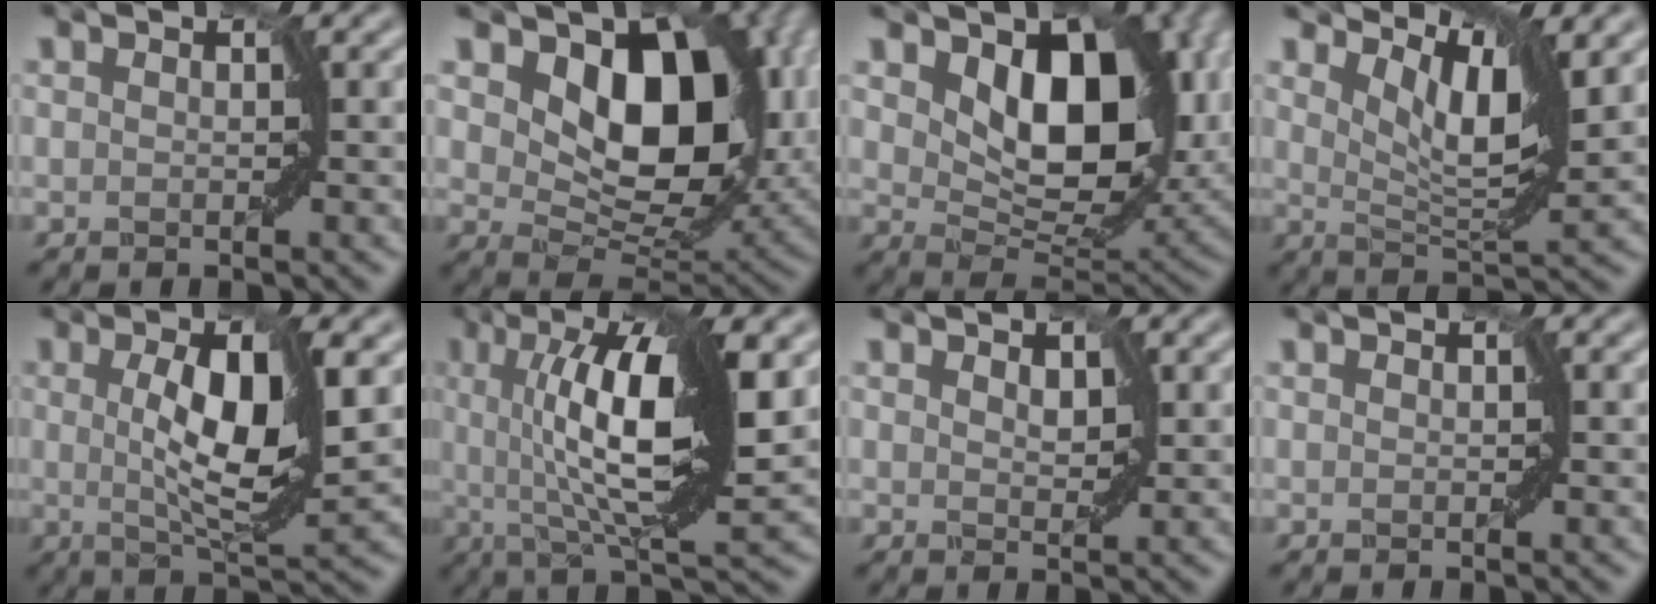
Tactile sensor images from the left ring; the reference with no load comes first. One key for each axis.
{"total": 13.2, "fx": 3.7, "fy": 8.3, "fz": 9.5, "tx": -0.127, "ty": -0.008, "tz": 0.068}
{"total": 11.4, "fx": 3.3, "fy": 6.9, "fz": 8.5, "tx": -0.126, "ty": -0.014, "tz": 0.061}
{"total": 6.1, "fx": 3.3, "fy": 2.0, "fz": 4.8, "tx": -0.087, "ty": -0.005, "tz": 0.056}
{"total": 7.4, "fx": 0.9, "fy": 2.0, "fz": 7.0, "tx": -0.118, "ty": -0.005, "tz": 0.017}
{"total": 11.4, "fx": 2.3, "fy": 2.8, "fz": 10.8, "tx": -0.164, "ty": 0.004, "tz": 0.042}
{"total": 1.6, "fx": 0.8, "fy": 0.9, "fz": 1.0, "tx": -0.014, "ty": -0.002, "tz": 0.017}
{"total": 0.0}